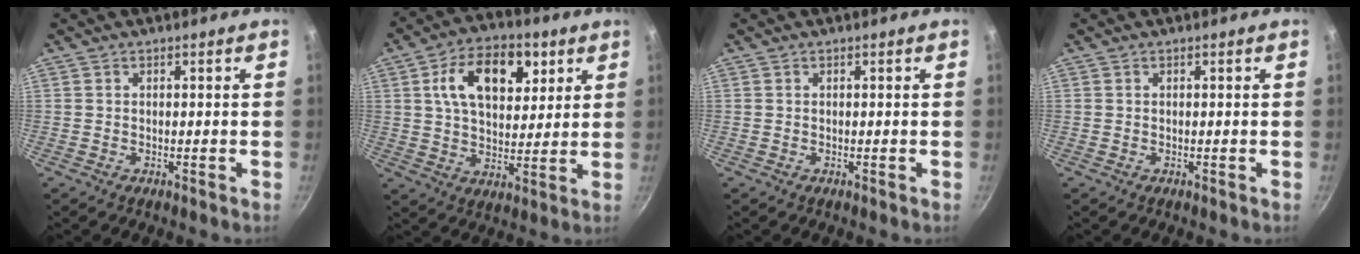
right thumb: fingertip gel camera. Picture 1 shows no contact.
{"total": 15.6, "force": [5.6, 9.3, 11.2], "torque": [-0.152, -0.007, 0.093]}
{"total": 0.0}
{"total": 0.0}